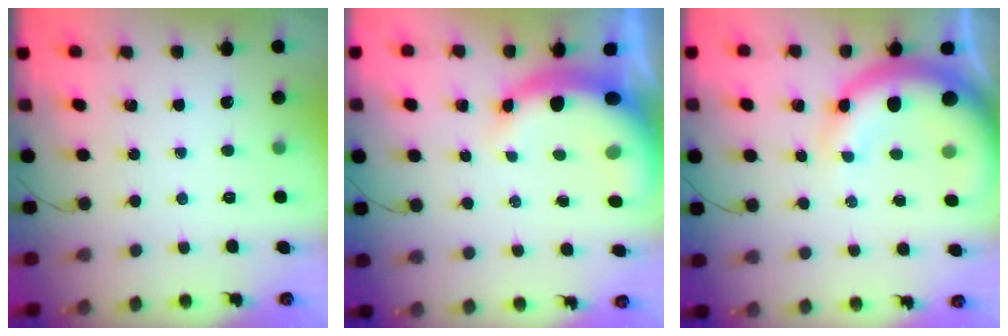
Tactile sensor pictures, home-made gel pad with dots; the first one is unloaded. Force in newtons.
{"total": 9.9, "press": 9.7, "slide": 1.9}
{"total": 12.3, "press": 12.1, "slide": 2.6}